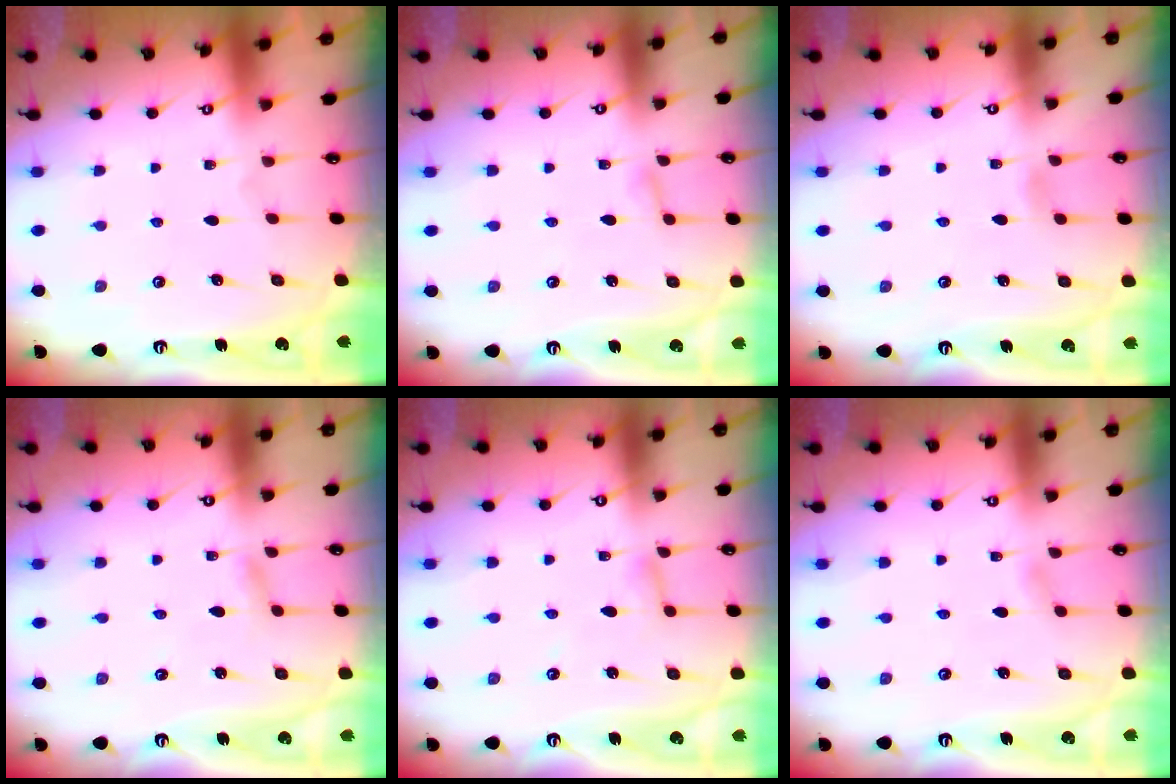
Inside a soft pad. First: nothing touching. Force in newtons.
{"total": 3.3, "press": 3.3, "slide": 0.3}
{"total": 4.0, "press": 4.0, "slide": 0.4}
{"total": 1.8, "press": 1.7, "slide": 0.2}
{"total": 2.8, "press": 2.8, "slide": 0.2}
{"total": 2.7, "press": 2.7, "slide": 0.3}